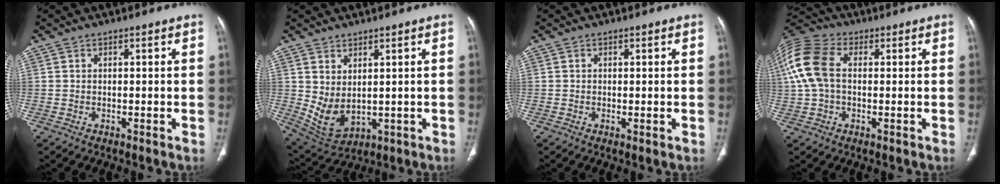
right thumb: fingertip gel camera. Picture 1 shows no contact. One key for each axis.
{"total": 7.5, "fx": 1.2, "fy": 4.3, "fz": 6.1, "tx": -0.108, "ty": -0.017, "tz": 0.050}
{"total": 0.7, "fx": -0.1, "fy": 0.2, "fz": 0.6, "tx": -0.016, "ty": -0.004, "tz": -0.002}
{"total": 13.3, "fx": 1.8, "fy": 8.6, "fz": 10.0, "tx": -0.233, "ty": 0.029, "tz": 0.029}